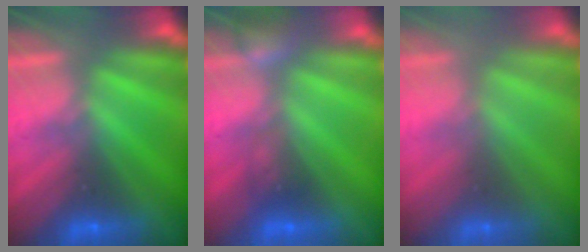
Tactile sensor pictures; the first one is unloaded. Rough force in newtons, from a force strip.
{"total": 2.4}
{"total": 3.0}